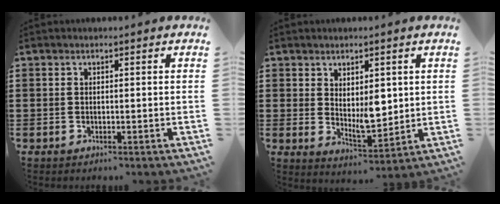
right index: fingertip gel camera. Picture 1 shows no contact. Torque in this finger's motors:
{"motor_torque": [1.44, 0.70, 0.57, 0.09]}